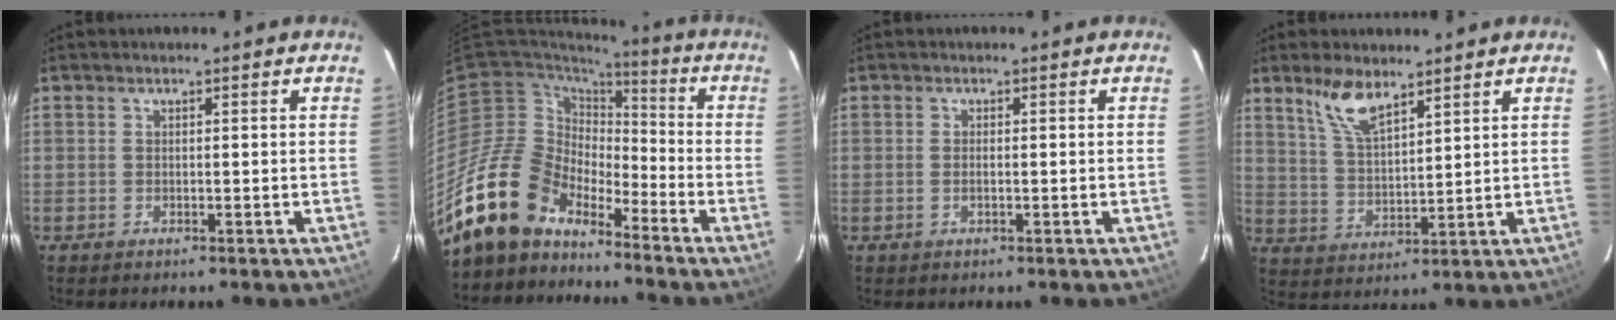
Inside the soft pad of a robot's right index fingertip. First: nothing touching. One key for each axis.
{"total": 15.7, "fx": -13.1, "fy": 7.6, "fz": 4.3, "tx": -0.094, "ty": 0.014, "tz": -0.243}
{"total": 1.5, "fx": -0.3, "fy": 0.0, "fz": 1.5, "tx": -0.029, "ty": -0.001, "tz": -0.006}
{"total": 7.8, "fx": 5.6, "fy": 2.5, "fz": 4.7, "tx": -0.091, "ty": 0.005, "tz": 0.118}